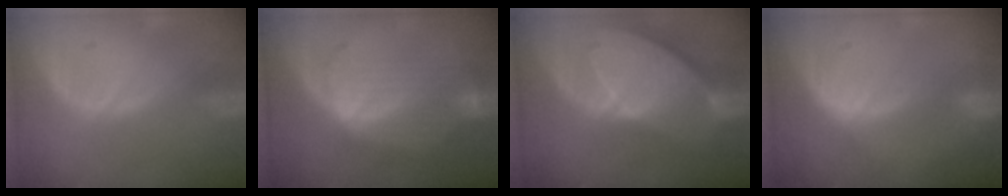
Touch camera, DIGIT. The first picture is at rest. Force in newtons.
{"total": 7.4, "press": 7.3, "slide": 1.4}
{"total": 10.2, "press": 8.9, "slide": 5.0}
{"total": 1.6, "press": 1.6, "slide": 0.1}